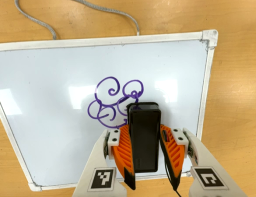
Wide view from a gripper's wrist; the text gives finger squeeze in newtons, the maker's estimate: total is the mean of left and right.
{"total": 11.4, "left": 10.8, "right": 12.1}